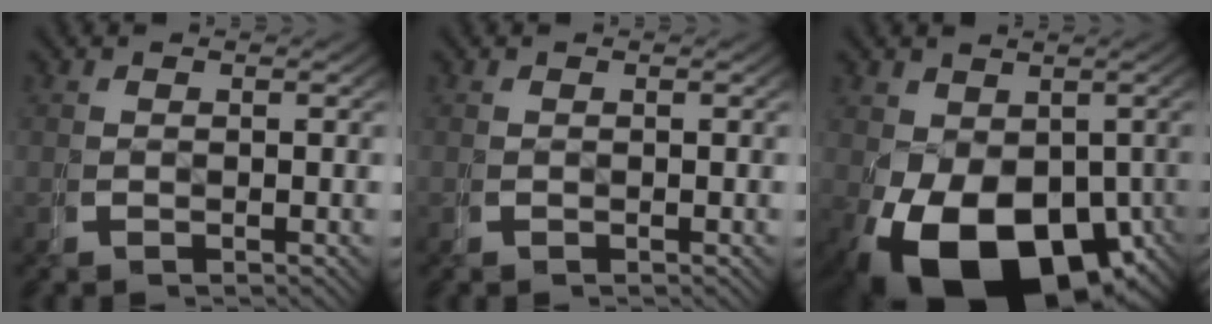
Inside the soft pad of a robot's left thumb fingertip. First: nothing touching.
{"total": 0.0}
{"total": 13.1, "force": [-4.7, 8.0, 9.2], "torque": [-0.175, -0.064, -0.032]}